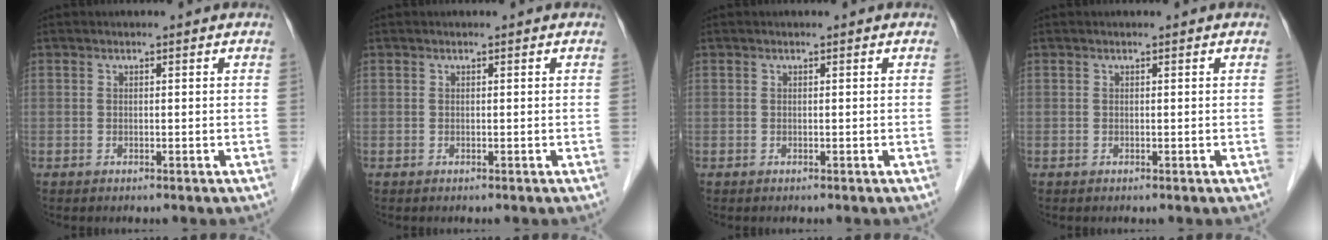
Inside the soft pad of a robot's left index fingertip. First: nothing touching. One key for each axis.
{"total": 0.0}
{"total": 0.0}
{"total": 0.0}